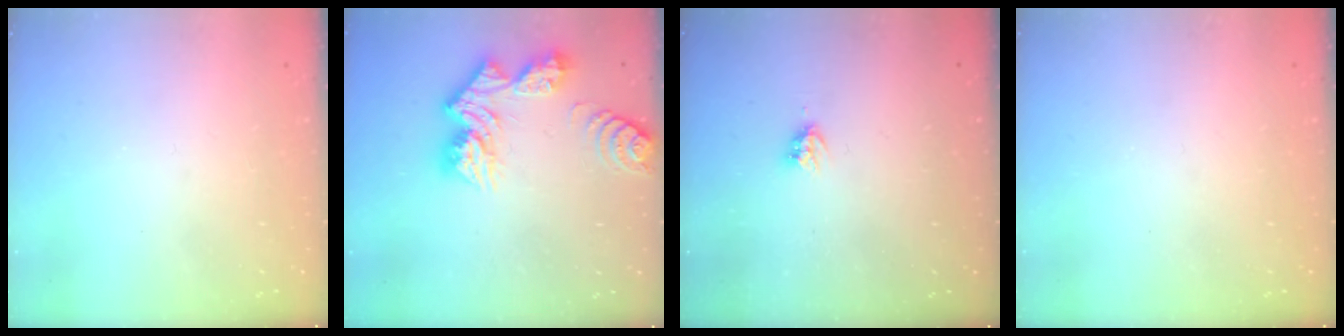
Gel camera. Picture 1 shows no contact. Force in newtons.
{"total": 13.0, "press": 12.9, "slide": 1.2}
{"total": 3.7, "press": 3.7, "slide": 0.1}
{"total": 0.0}